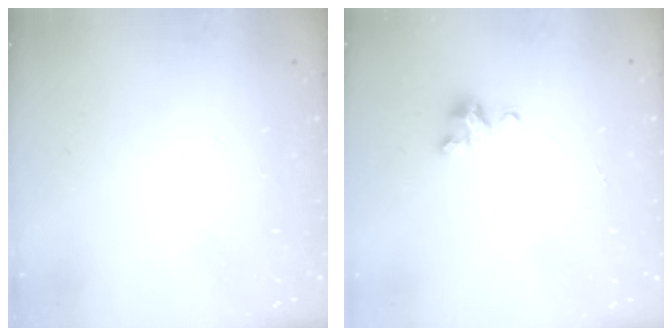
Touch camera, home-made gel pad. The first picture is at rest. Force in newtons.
{"total": 3.0, "press": 3.0, "slide": 0.3}